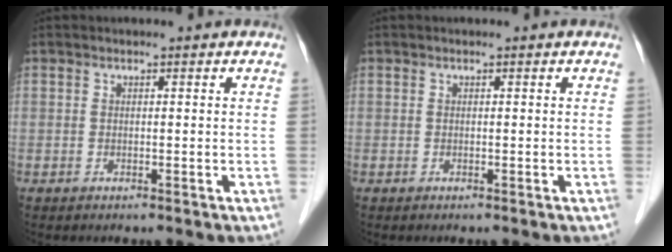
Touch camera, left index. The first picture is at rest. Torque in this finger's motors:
{"motor_torque": [0.00, 0.00, 0.00, 0.00]}